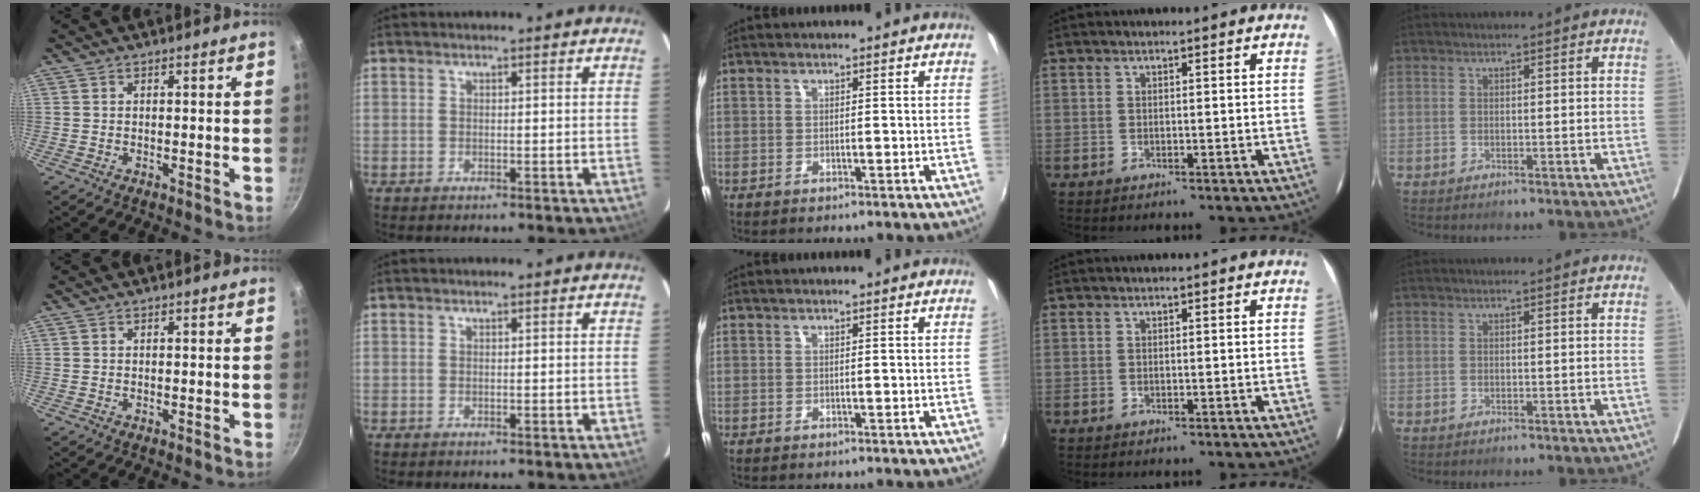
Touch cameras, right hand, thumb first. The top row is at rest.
{}